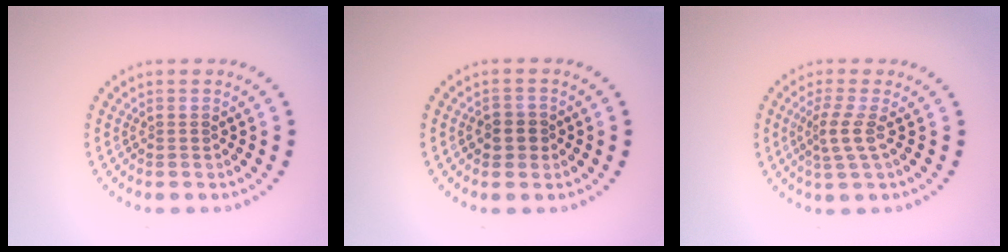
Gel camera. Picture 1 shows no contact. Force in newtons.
{"total": 1.9, "press": 1.8, "slide": 0.6}
{"total": 2.3, "press": 1.6, "slide": 1.6}